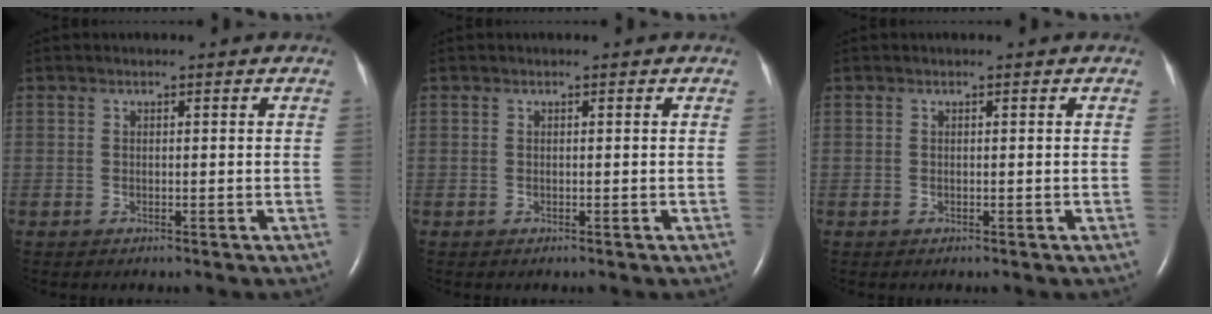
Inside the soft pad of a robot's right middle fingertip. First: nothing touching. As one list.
[{"total": 0.0}, {"total": 0.0}]